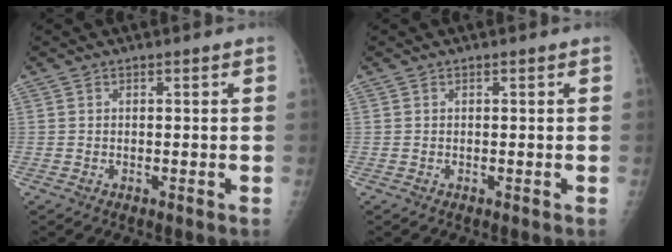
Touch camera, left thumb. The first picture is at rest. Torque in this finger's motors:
{"motor_torque": [-0.04, -0.04, 0.12, 0.07, 0.00]}